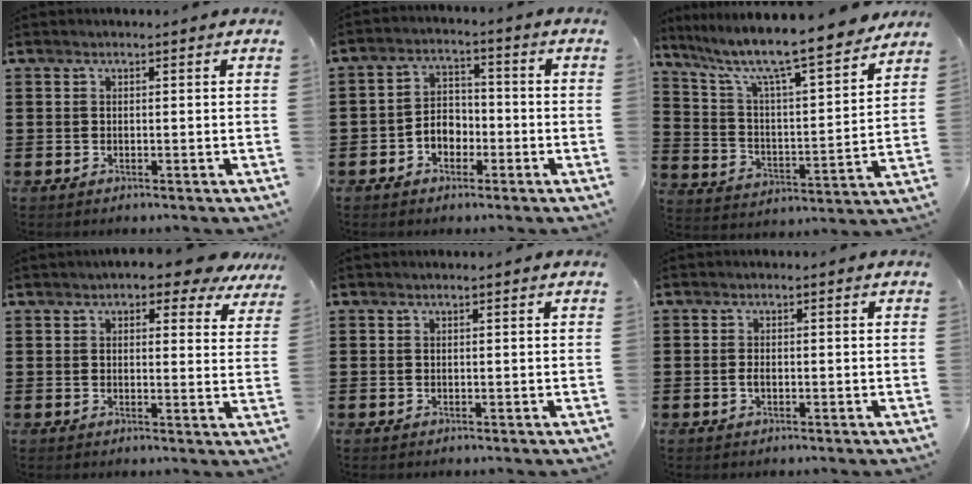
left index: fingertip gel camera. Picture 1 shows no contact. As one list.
[{"total": 4.1, "force": [-2.2, 2.9, 1.8], "torque": [-0.038, 0.011, -0.045]}, {"total": 8.6, "force": [7.3, 0.7, 4.5], "torque": [-0.119, -0.057, 0.116]}, {"total": 4.7, "force": [4.1, 1.3, 2.1], "torque": [-0.039, -0.012, 0.069]}, {"total": 0.0}, {"total": 1.0, "force": [-0.3, 0.5, 0.8], "torque": [-0.025, -0.003, -0.009]}]